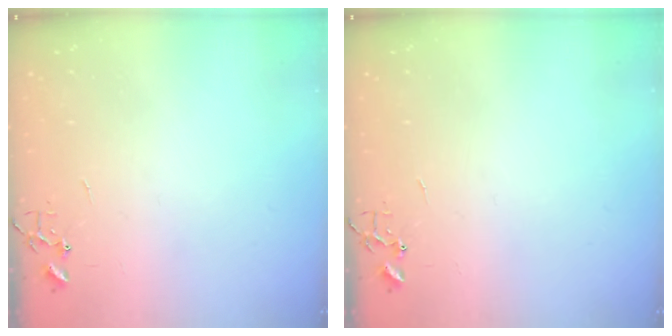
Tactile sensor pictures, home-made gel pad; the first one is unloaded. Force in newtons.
{"total": 0.0}